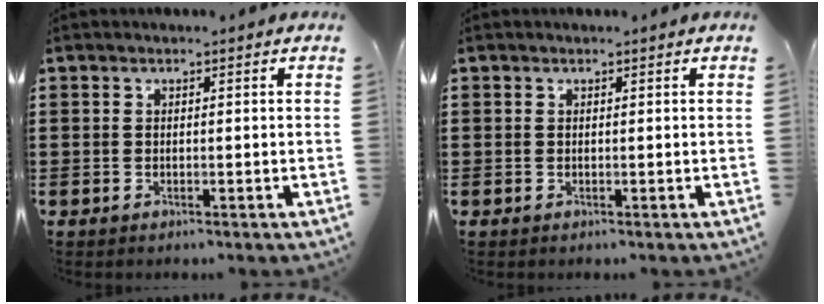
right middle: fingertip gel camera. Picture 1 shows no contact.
{"total": 0.0}